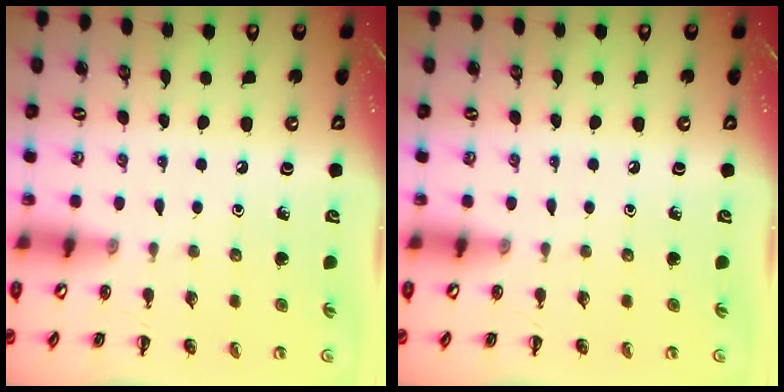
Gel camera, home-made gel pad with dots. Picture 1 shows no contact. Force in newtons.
{"total": 0.0}